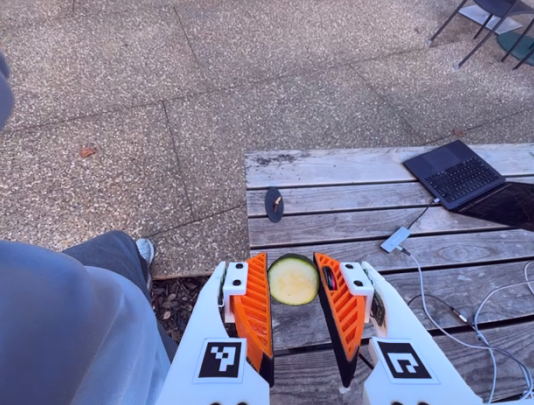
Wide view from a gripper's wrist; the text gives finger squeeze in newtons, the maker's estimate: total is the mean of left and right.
{"total": 7.7, "left": 7.2, "right": 8.3}